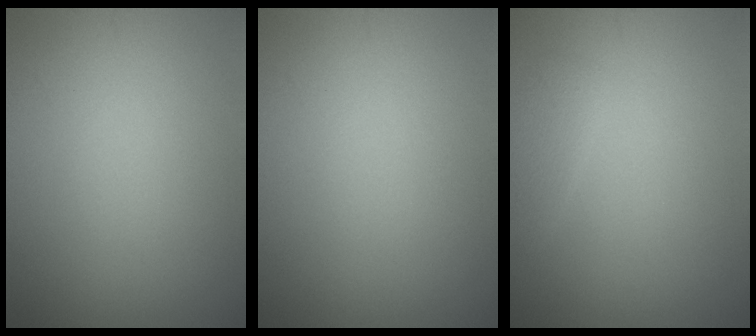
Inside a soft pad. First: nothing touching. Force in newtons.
{"total": 0.0}
{"total": 1.0, "press": 1.0, "slide": 0.1}